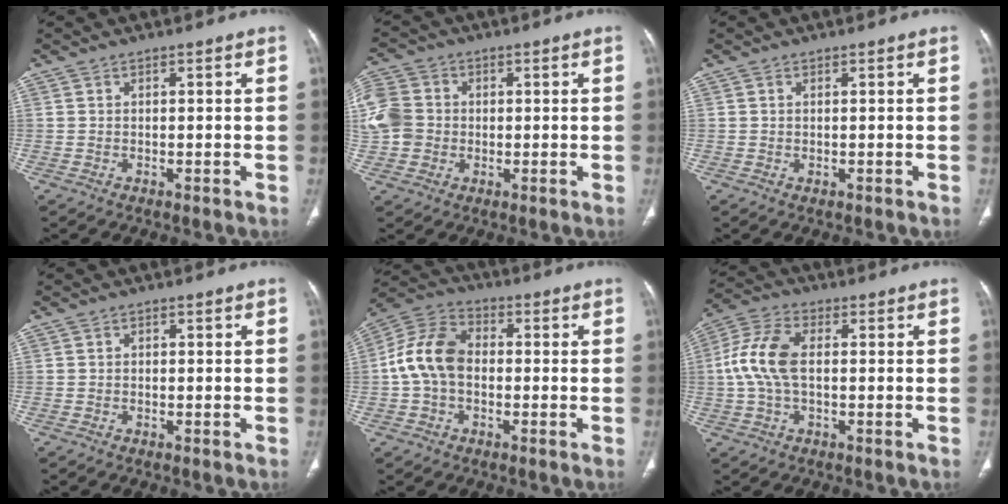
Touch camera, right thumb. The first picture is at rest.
{"total": 11.0, "force": [0.2, 9.8, 5.2], "torque": [-0.122, 0.023, 0.005]}
{"total": 0.6, "force": [-0.1, 0.3, 0.5], "torque": [-0.014, -0.004, 0.002]}
{"total": 0.5, "force": [-0.1, 0.4, 0.2], "torque": [0.000, 0.002, -0.004]}
{"total": 11.1, "force": [-0.7, 7.8, 7.9], "torque": [-0.147, 0.033, -0.025]}
{"total": 9.8, "force": [0.2, 5.4, 8.2], "torque": [-0.184, 0.024, 0.001]}